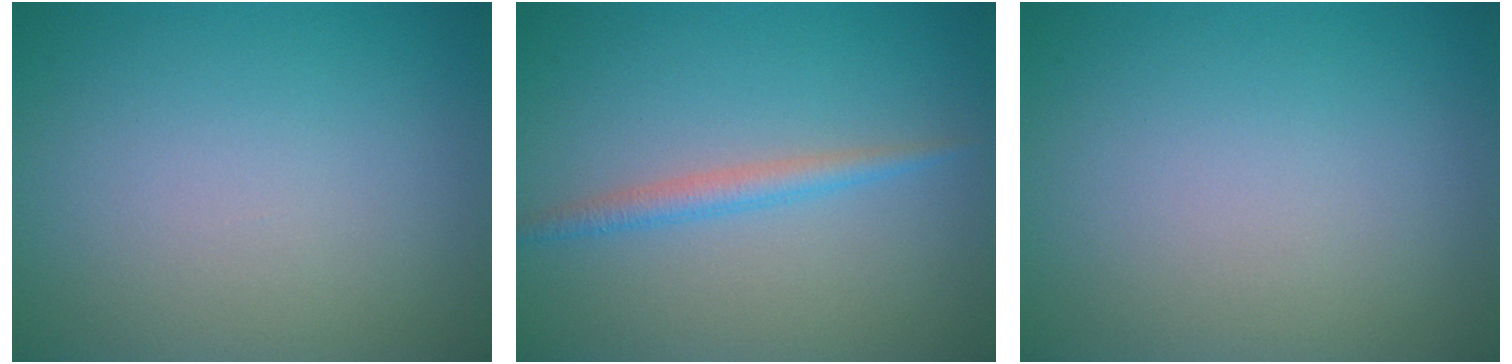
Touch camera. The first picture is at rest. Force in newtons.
{"total": 1.8, "press": 1.8, "slide": 0.1}
{"total": 0.0}